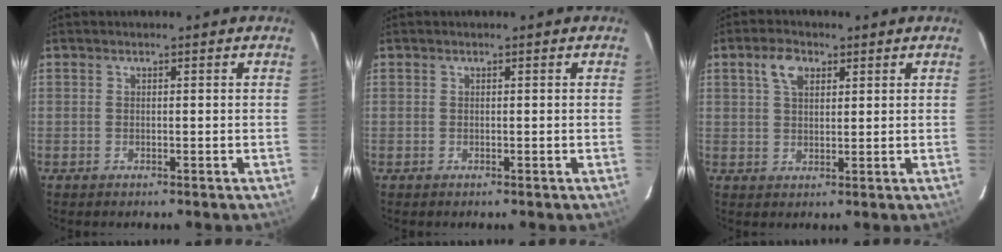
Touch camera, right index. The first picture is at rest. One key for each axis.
{"total": 0.0}
{"total": 4.7, "fx": 2.2, "fy": 2.7, "fz": 3.1, "tx": -0.056, "ty": 0.013, "tz": 0.040}